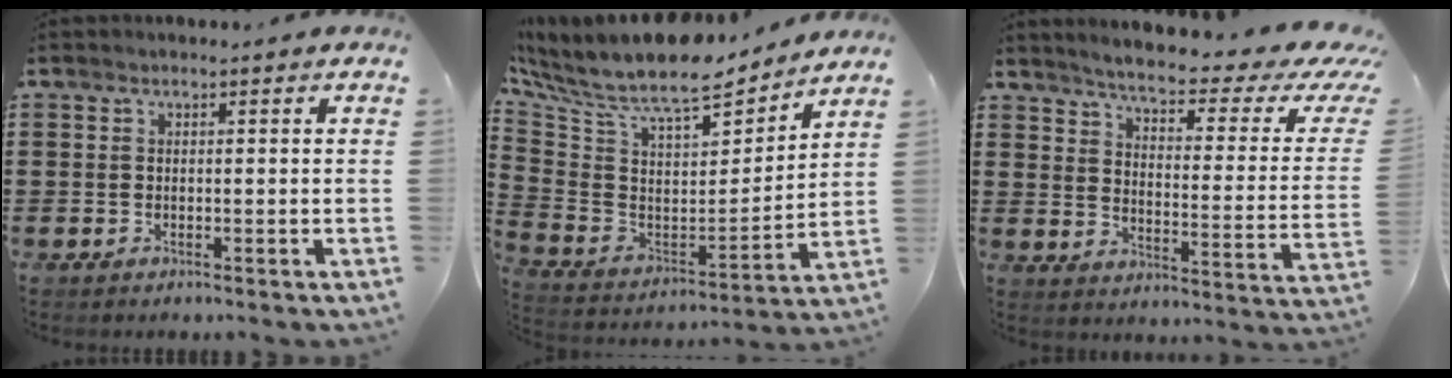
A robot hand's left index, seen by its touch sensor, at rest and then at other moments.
{"total": 10.2, "force": [8.9, 2.7, 4.3], "torque": [-0.124, -0.069, 0.155]}
{"total": 5.0, "force": [3.7, 0.4, 3.3], "torque": [-0.074, -0.032, 0.053]}